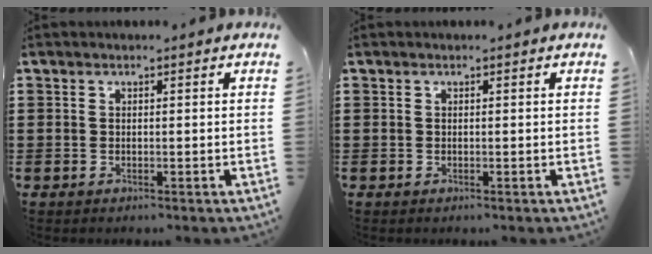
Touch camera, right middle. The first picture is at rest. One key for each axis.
{"total": 0.0}